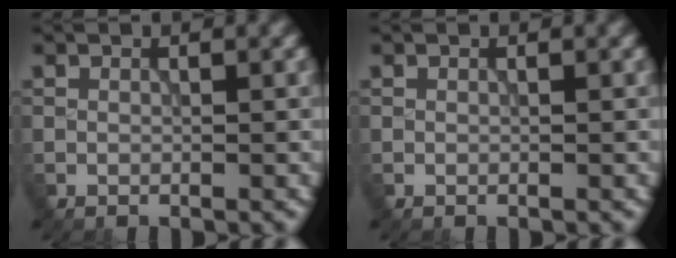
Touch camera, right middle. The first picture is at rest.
{"total": 0.0}